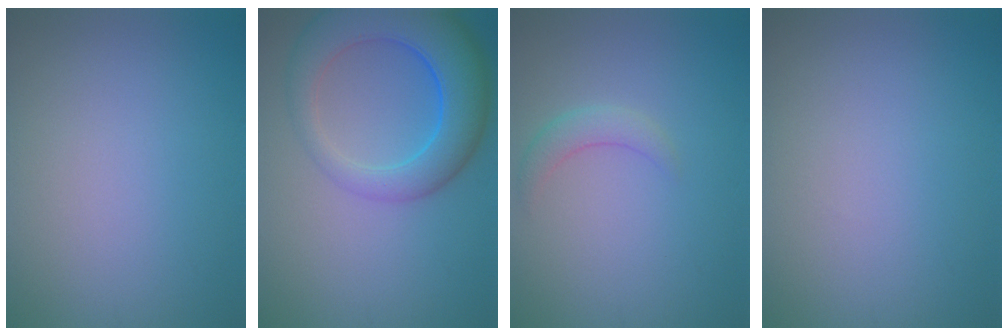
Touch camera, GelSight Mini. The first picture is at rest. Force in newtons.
{"total": 8.1, "press": 8.1, "slide": 0.4}
{"total": 1.7, "press": 1.7, "slide": 0.0}
{"total": 0.0}